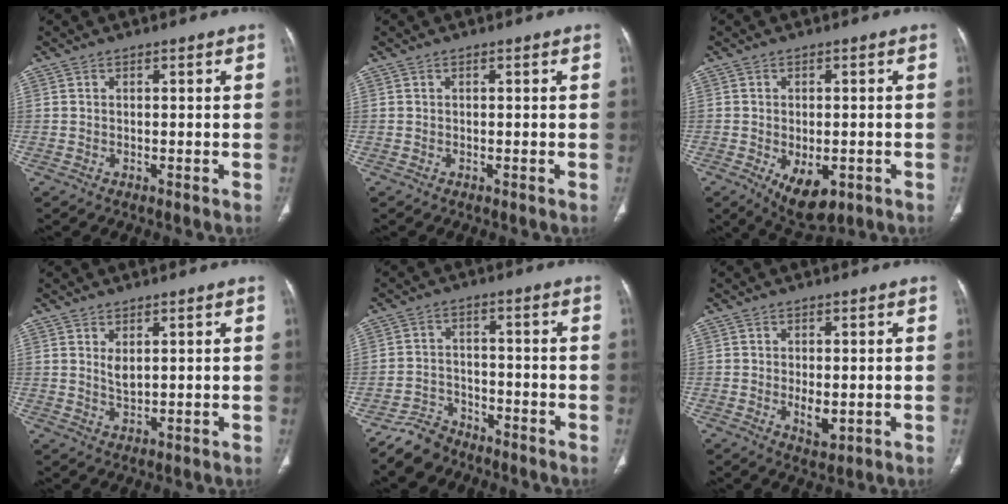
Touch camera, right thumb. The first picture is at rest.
{"total": 0.0}
{"total": 8.0, "force": [-2.8, 4.4, 6.1], "torque": [-0.083, -0.003, -0.028]}
{"total": 2.6, "force": [1.1, 1.1, 2.1], "torque": [-0.037, -0.013, 0.026]}
{"total": 5.8, "force": [-5.0, 2.9, 0.6], "torque": [-0.003, 0.027, -0.096]}
{"total": 3.9, "force": [-0.5, 2.1, 3.2], "torque": [-0.049, -0.009, -0.003]}